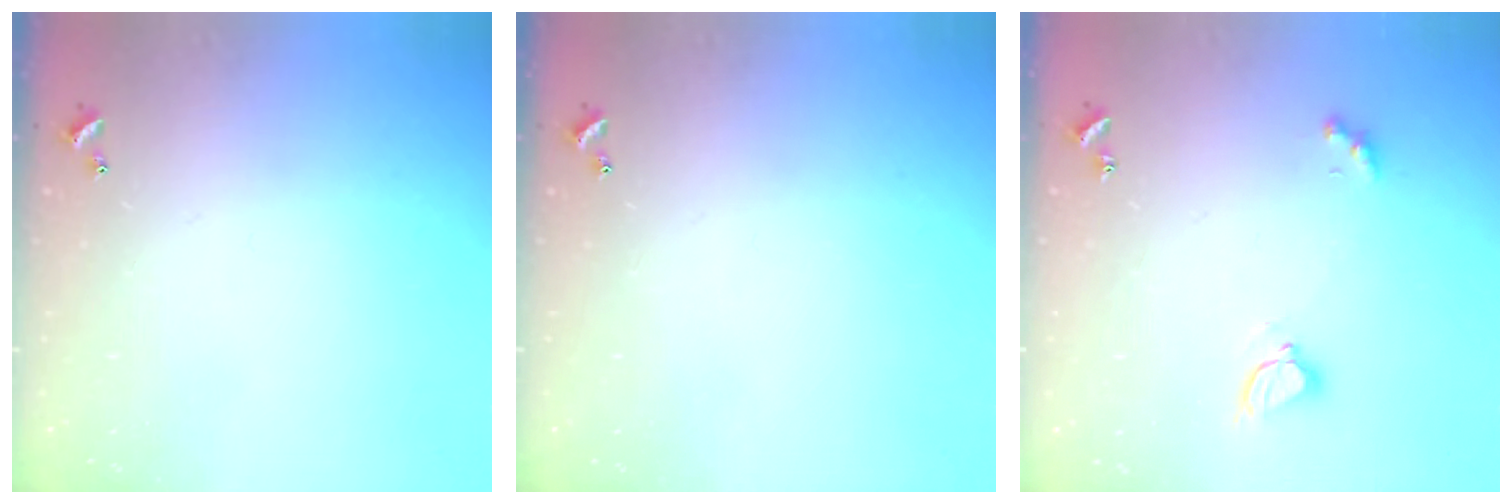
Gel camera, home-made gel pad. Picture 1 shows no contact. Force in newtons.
{"total": 0.0}
{"total": 3.4, "press": 3.4, "slide": 0.3}